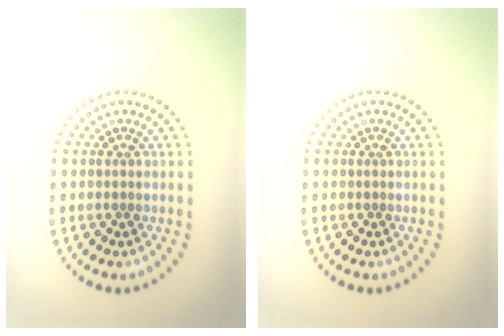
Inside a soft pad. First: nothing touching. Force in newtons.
{"total": 0.0}